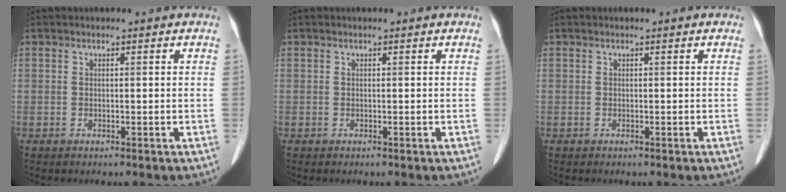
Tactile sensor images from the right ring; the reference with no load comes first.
{"total": 0.0}
{"total": 0.0}